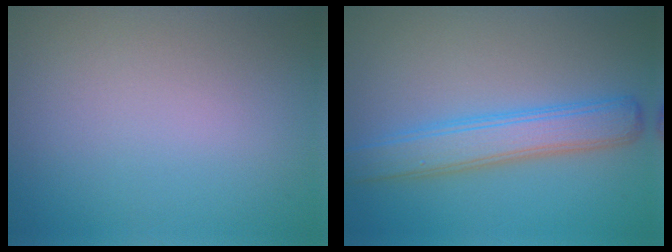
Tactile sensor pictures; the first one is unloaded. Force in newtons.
{"total": 4.8, "press": 4.8, "slide": 0.1}